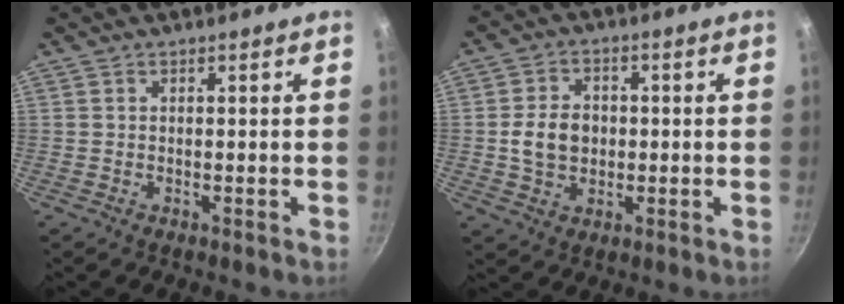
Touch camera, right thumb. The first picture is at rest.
{"total": 7.8, "force": [-0.2, 6.1, 4.8], "torque": [-0.069, 0.009, -0.003]}